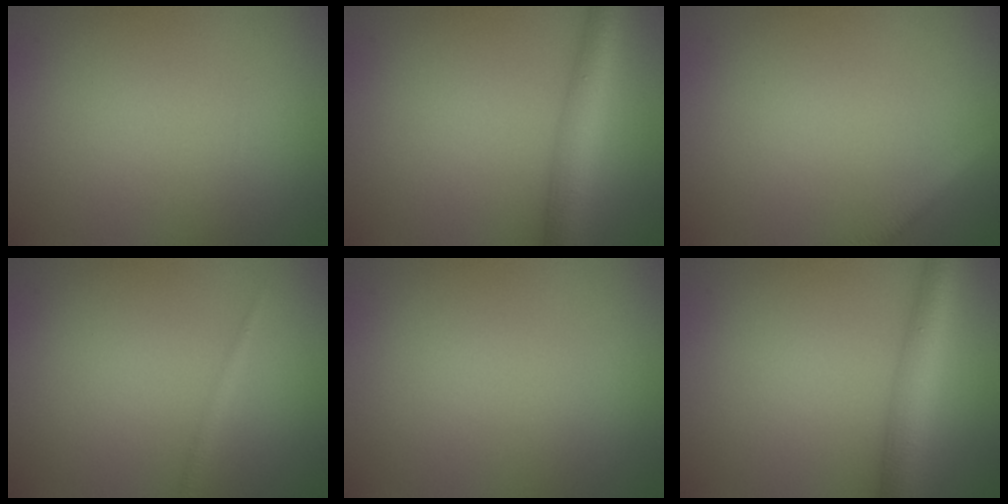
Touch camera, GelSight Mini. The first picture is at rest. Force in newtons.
{"total": 4.9, "press": 4.9, "slide": 0.2}
{"total": 1.8, "press": 1.8, "slide": 0.1}
{"total": 0.7, "press": 0.7, "slide": 0.0}
{"total": 0.0}
{"total": 4.9, "press": 4.9, "slide": 0.2}